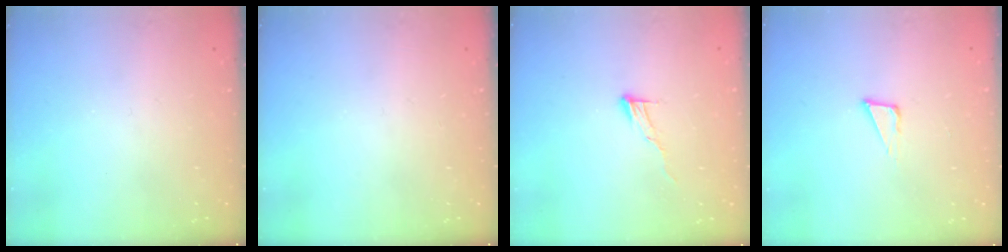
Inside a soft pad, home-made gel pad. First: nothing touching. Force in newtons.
{"total": 0.0}
{"total": 6.6, "press": 6.6, "slide": 0.5}
{"total": 3.8, "press": 3.7, "slide": 0.9}